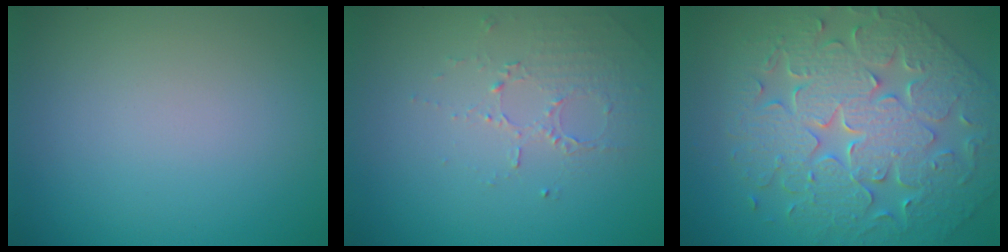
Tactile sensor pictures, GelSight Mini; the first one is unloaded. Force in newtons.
{"total": 1.6, "press": 1.0, "slide": 1.3}
{"total": 8.5, "press": 6.9, "slide": 4.9}